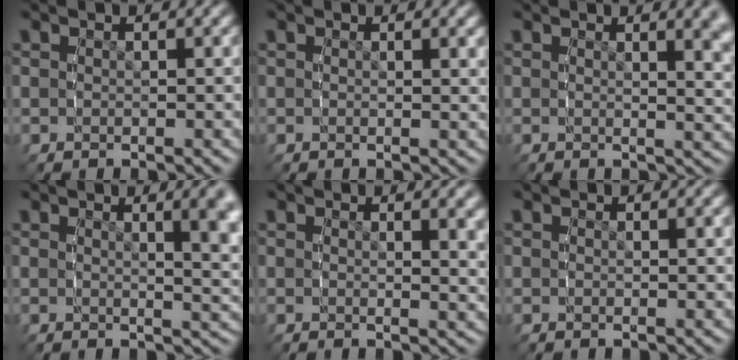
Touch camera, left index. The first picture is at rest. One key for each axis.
{"total": 0.6, "fx": 0.3, "fy": -0.3, "fz": 0.4, "tx": -0.008, "ty": -0.006, "tz": 0.007}
{"total": 2.9, "fx": 1.7, "fy": -0.1, "fz": 2.3, "tx": -0.021, "ty": -0.007, "tz": 0.027}
{"total": 4.8, "fx": 1.7, "fy": 0.8, "fz": 4.4, "tx": -0.038, "ty": 0.004, "tz": 0.025}
{"total": 1.8, "fx": 1.0, "fy": -0.4, "fz": 1.4, "tx": -0.016, "ty": -0.012, "tz": 0.018}
{"total": 0.0}